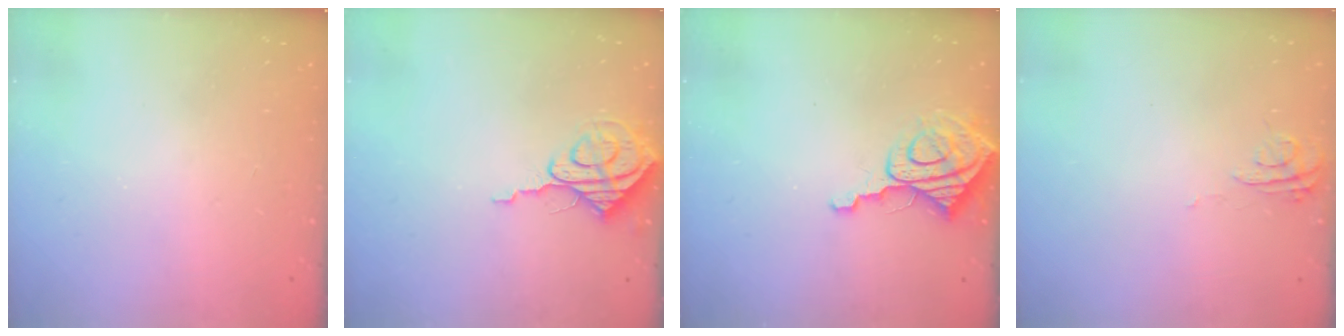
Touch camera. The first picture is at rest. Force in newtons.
{"total": 7.6, "press": 7.5, "slide": 0.5}
{"total": 8.2, "press": 8.1, "slide": 0.7}
{"total": 5.3, "press": 5.3, "slide": 0.4}